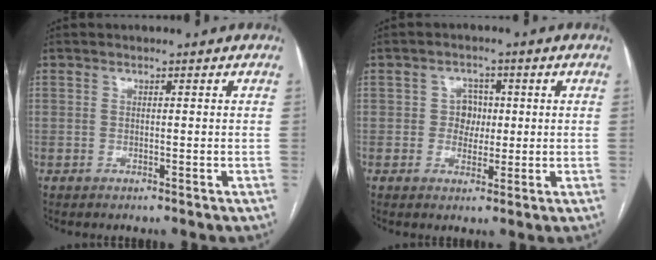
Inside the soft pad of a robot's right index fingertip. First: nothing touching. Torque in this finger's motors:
{"motor_torque": [0.51, 0.09, 0.02, 0.03]}